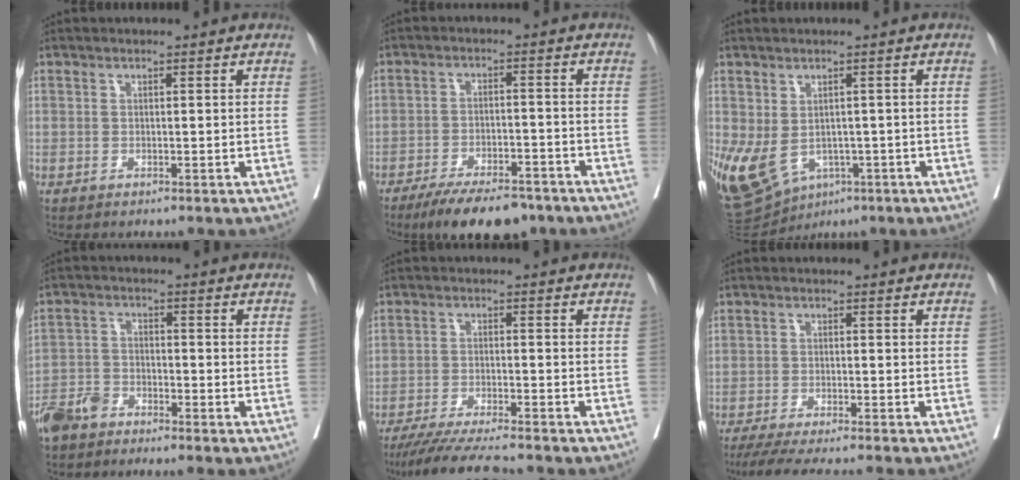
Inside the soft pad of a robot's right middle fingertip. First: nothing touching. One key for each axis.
{"total": 11.0, "fx": -8.6, "fy": 3.8, "fz": 5.7, "tx": -0.078, "ty": -0.004, "tz": -0.134}
{"total": 12.5, "fx": -5.0, "fy": 8.3, "fz": 7.9, "tx": -0.167, "ty": -0.009, "tz": -0.066}
{"total": 4.9, "fx": -4.3, "fy": 1.3, "fz": 1.9, "tx": -0.039, "ty": -0.007, "tz": -0.090}
{"total": 10.5, "fx": -9.4, "fy": -0.1, "fz": 4.8, "tx": -0.065, "ty": -0.028, "tz": -0.151}
{"total": 11.4, "fx": -10.1, "fy": -0.5, "fz": 5.4, "tx": -0.055, "ty": -0.024, "tz": -0.149}